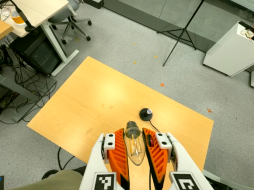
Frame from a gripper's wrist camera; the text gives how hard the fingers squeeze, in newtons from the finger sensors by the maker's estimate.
{"total": 19.1, "left": 21.1, "right": 17.2}